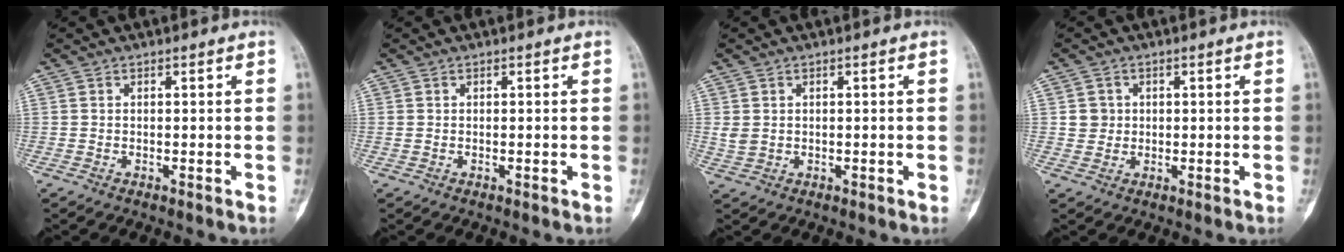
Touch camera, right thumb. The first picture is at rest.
{"total": 0.6, "force": [-0.1, 0.4, 0.5], "torque": [-0.010, 0.004, 0.003]}
{"total": 2.2, "force": [0.3, 1.8, 1.2], "torque": [-0.023, 0.002, 0.011]}
{"total": 2.8, "force": [0.5, 2.7, 0.5], "torque": [0.008, 0.002, 0.009]}